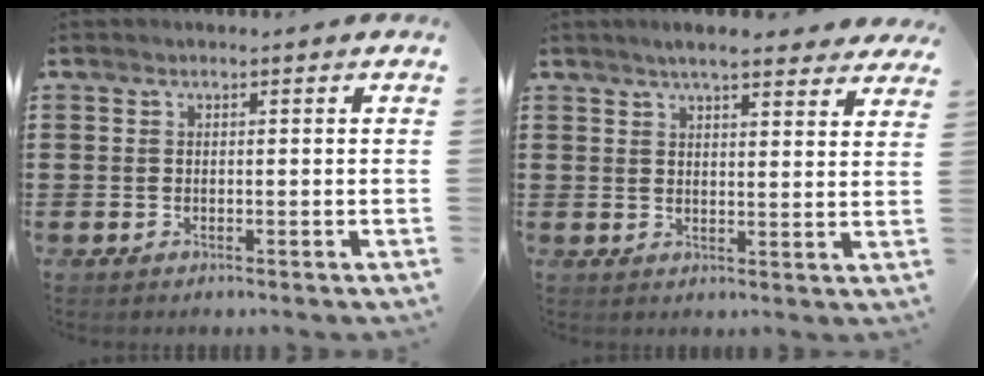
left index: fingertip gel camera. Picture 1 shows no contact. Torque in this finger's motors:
{"motor_torque": [2.14, 0.00, 0.10, 0.01]}